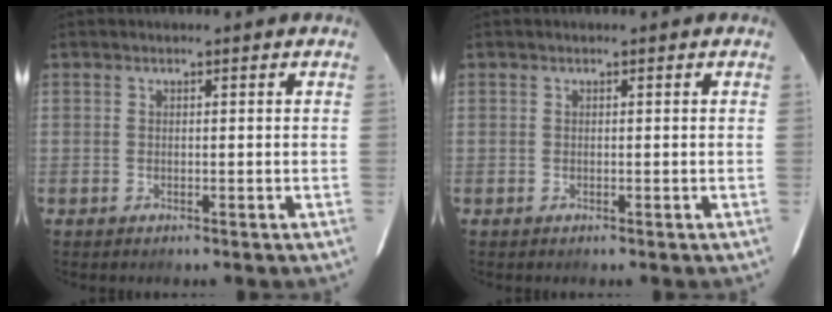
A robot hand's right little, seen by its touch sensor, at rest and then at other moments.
{"total": 0.0}